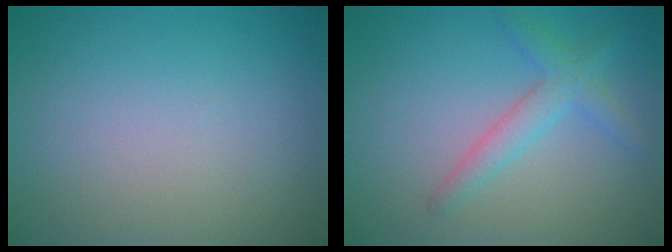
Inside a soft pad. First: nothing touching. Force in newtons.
{"total": 2.7, "press": 2.7, "slide": 0.1}